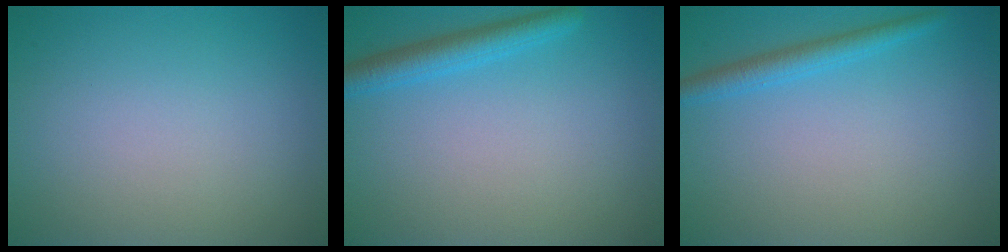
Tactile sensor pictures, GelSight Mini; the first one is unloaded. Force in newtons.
{"total": 2.8, "press": 2.8, "slide": 0.1}
{"total": 2.2, "press": 2.2, "slide": 0.1}